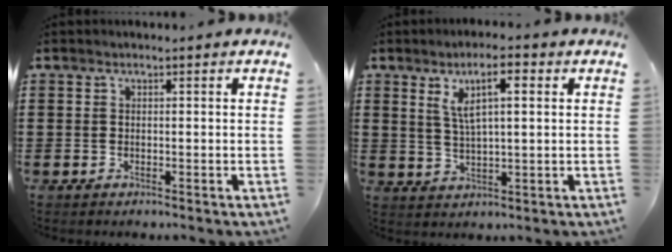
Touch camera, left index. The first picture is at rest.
{"total": 6.7, "force": [2.8, 2.1, 5.8], "torque": [-0.120, 0.011, 0.045]}